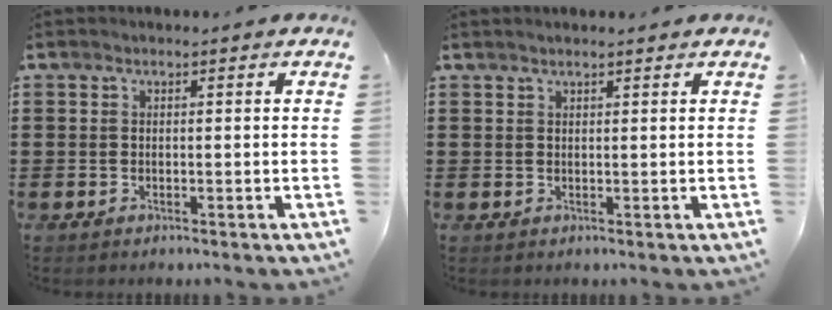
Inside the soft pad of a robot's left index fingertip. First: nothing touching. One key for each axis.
{"total": 0.9, "fx": 0.9, "fy": 0.0, "fz": 0.2, "tx": -0.005, "ty": 0.001, "tz": 0.016}